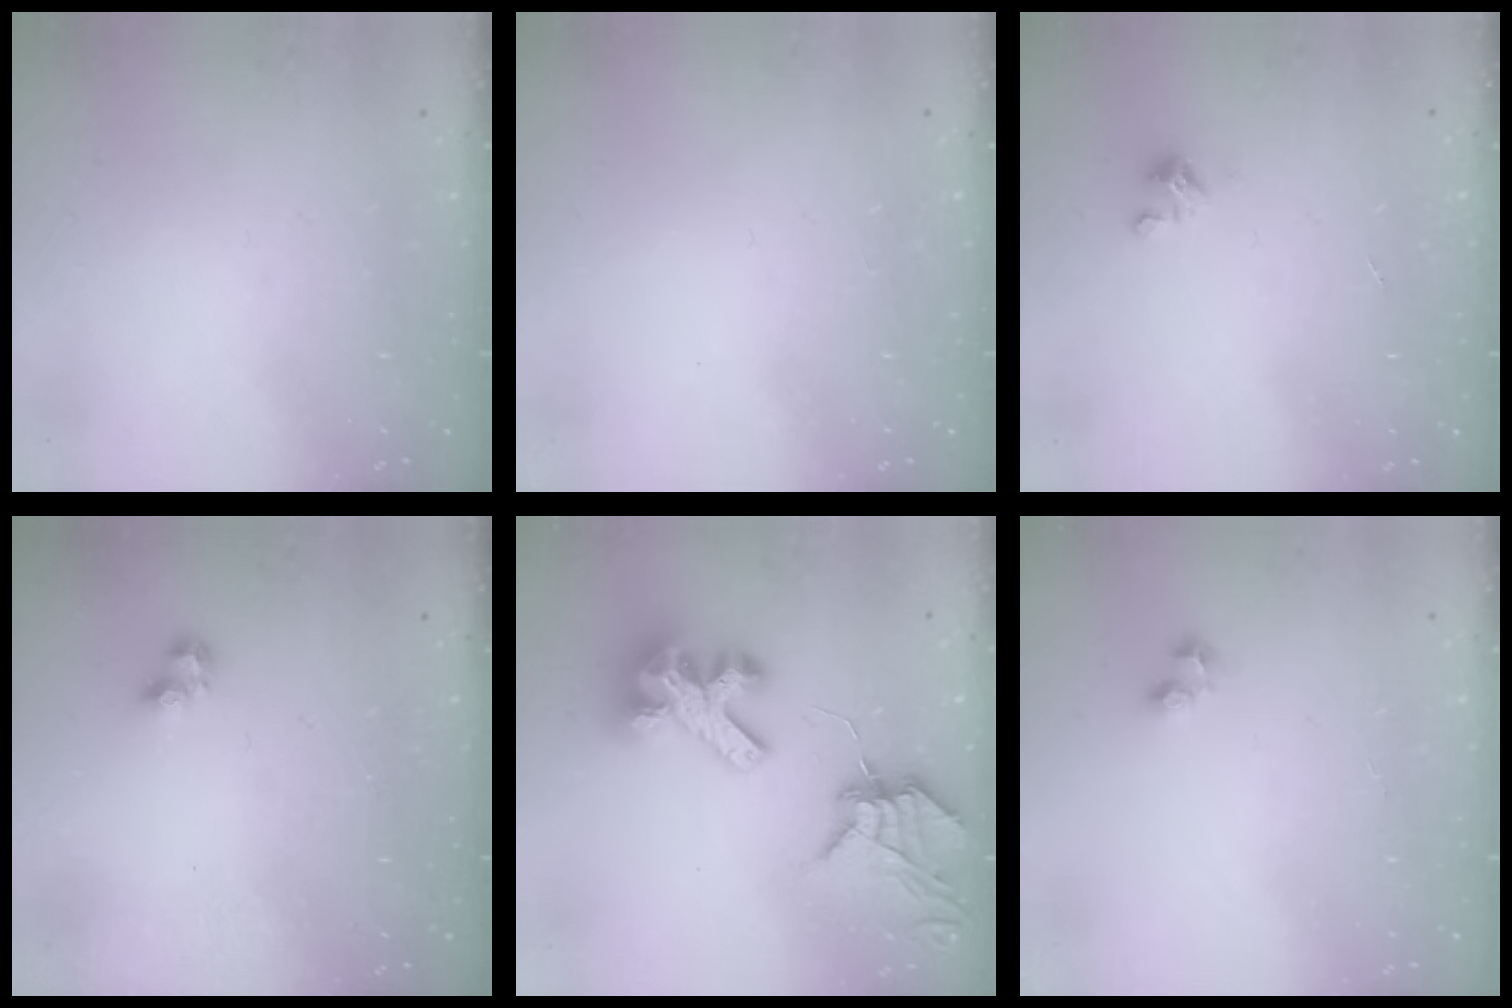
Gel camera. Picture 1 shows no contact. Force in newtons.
{"total": 0.0}
{"total": 2.0, "press": 2.0, "slide": 0.2}
{"total": 2.4, "press": 2.3, "slide": 0.4}
{"total": 11.8, "press": 11.7, "slide": 1.3}
{"total": 3.0, "press": 2.7, "slide": 1.3}